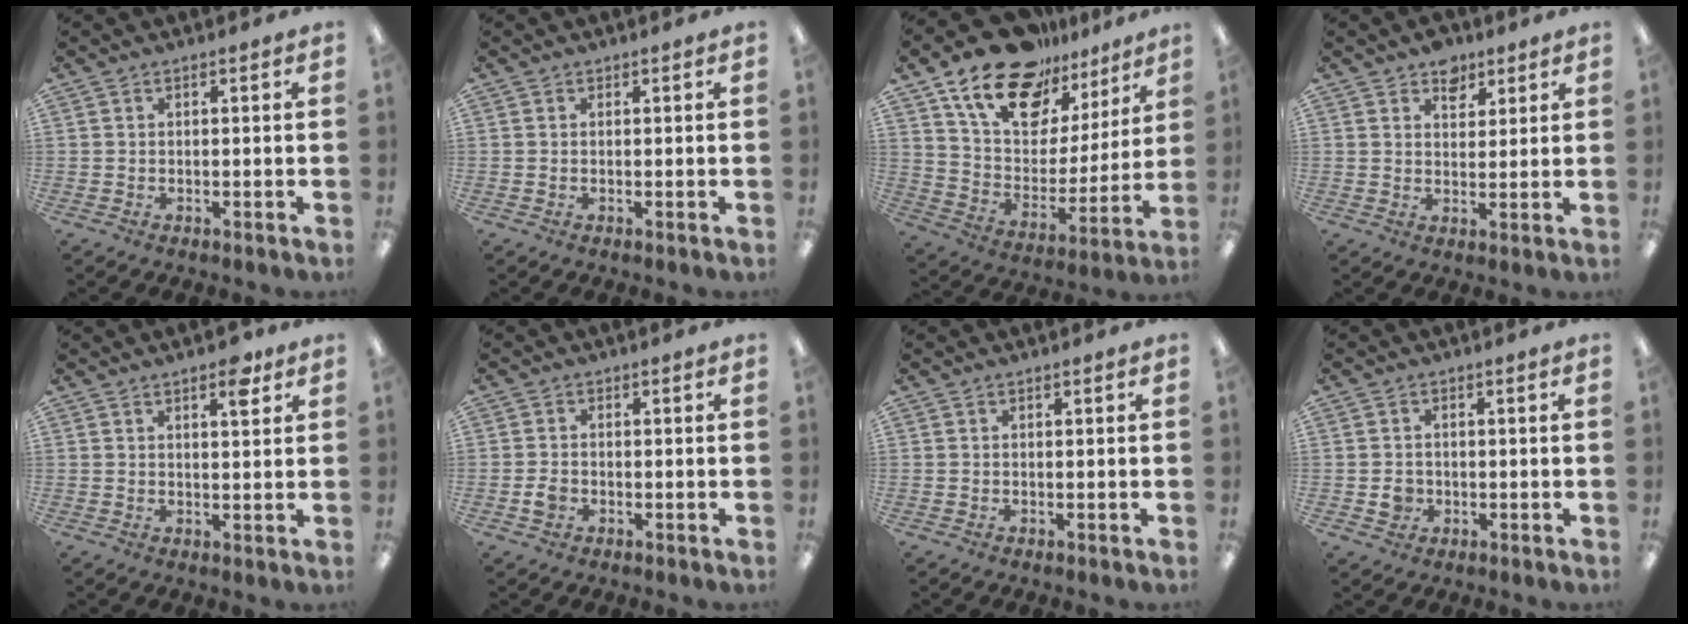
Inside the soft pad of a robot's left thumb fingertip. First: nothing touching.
{"total": 0.0}
{"total": 19.8, "force": [14.5, 10.4, 8.6], "torque": [-0.159, -0.088, 0.259]}
{"total": 5.6, "force": [4.1, 3.4, 1.5], "torque": [-0.003, -0.020, 0.070]}
{"total": 5.0, "force": [3.3, 1.8, 3.3], "torque": [-0.032, -0.015, 0.049]}
{"total": 2.4, "force": [-0.8, 2.0, 1.1], "torque": [-0.018, 0.004, -0.015]}
{"total": 0.0}
{"total": 3.3, "force": [-0.5, 3.1, 0.9], "torque": [-0.001, -0.001, -0.012]}